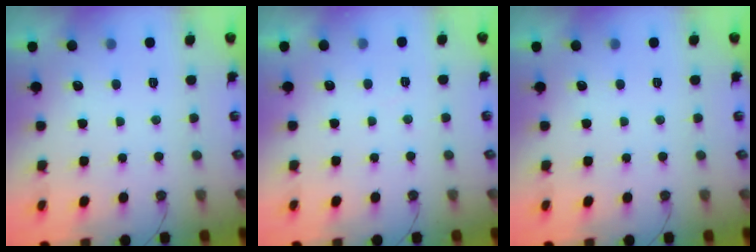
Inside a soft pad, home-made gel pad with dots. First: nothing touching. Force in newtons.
{"total": 2.9, "press": 2.9, "slide": 0.5}
{"total": 0.0}